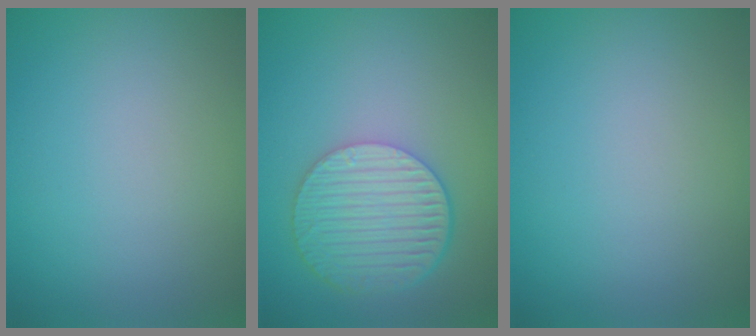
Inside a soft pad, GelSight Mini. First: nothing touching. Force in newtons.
{"total": 6.2, "press": 4.6, "slide": 4.2}
{"total": 0.0}